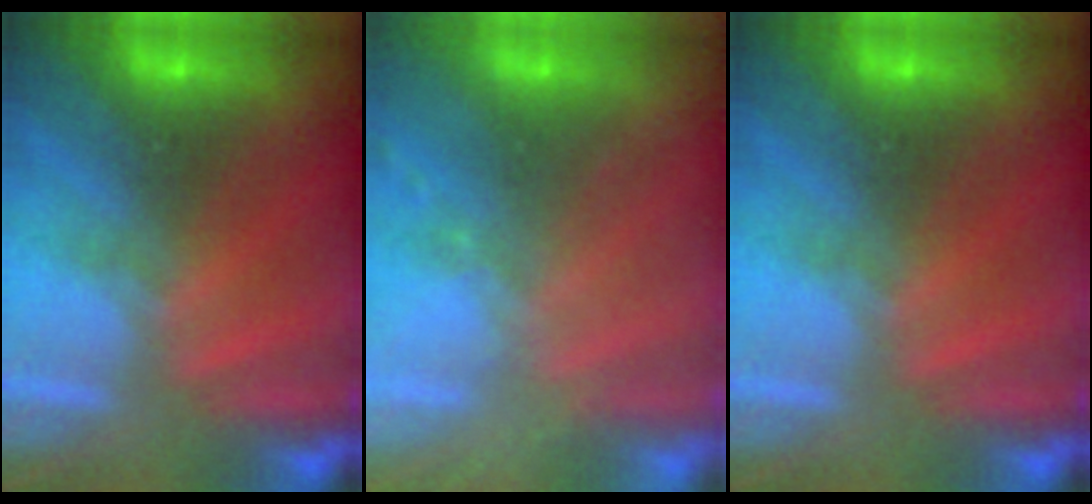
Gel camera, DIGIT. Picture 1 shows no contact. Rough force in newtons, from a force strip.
{"total": 2.4}
{"total": 0.0}